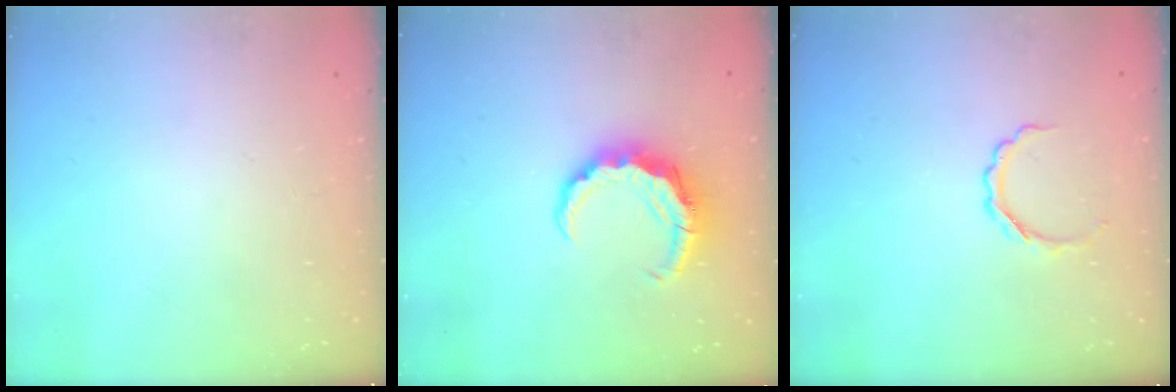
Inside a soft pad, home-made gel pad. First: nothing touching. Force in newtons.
{"total": 7.5, "press": 7.5, "slide": 1.0}
{"total": 5.2, "press": 5.0, "slide": 1.3}